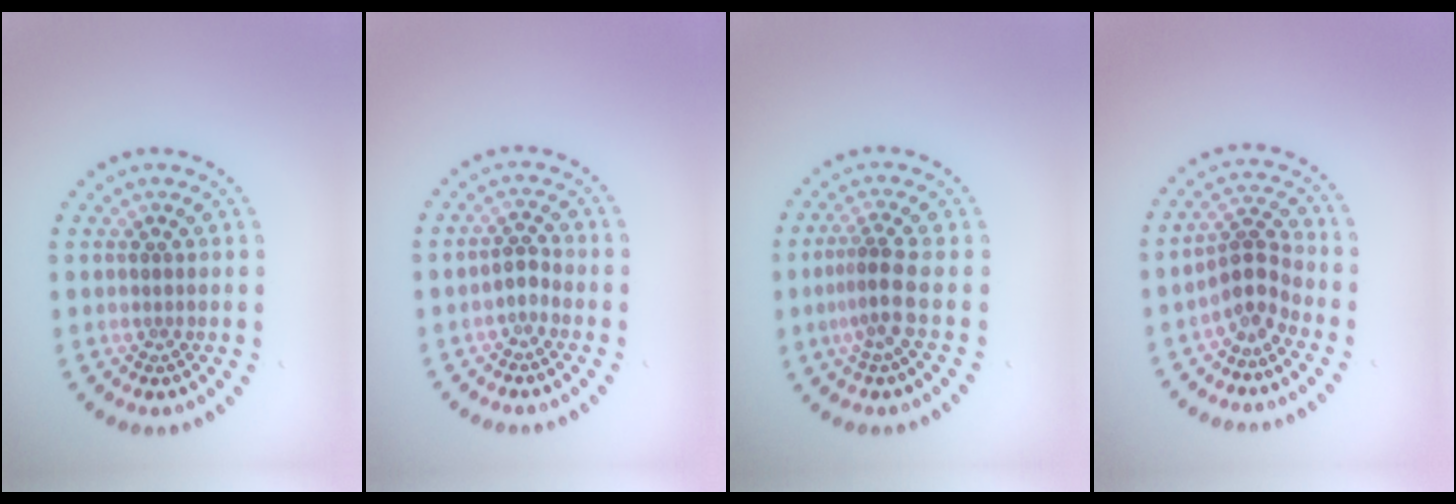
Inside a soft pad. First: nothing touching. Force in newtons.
{"total": 1.2, "press": 0.9, "slide": 0.8}
{"total": 2.8, "press": 1.8, "slide": 2.1}
{"total": 2.9, "press": 2.2, "slide": 1.9}